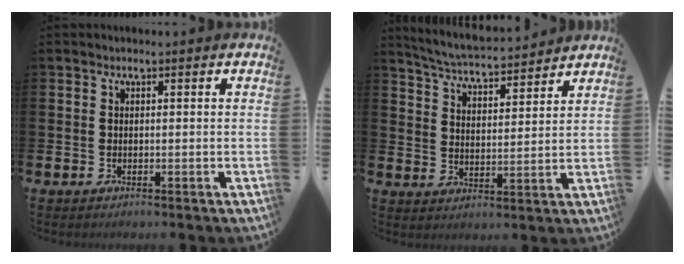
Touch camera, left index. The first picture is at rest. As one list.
[{"total": 5.3, "force": [5.2, 0.3, 0.9], "torque": [-0.040, -0.036, 0.089]}]